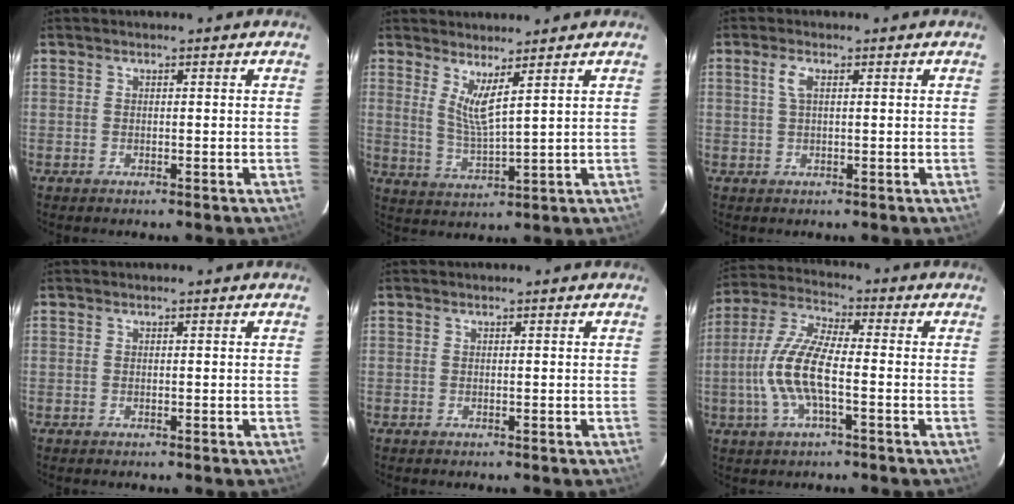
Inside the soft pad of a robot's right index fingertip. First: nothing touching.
{"total": 5.3, "force": [3.4, 0.0, 4.0], "torque": [-0.077, -0.017, 0.063]}
{"total": 2.3, "force": [0.7, 0.8, 2.0], "torque": [-0.043, 0.005, 0.014]}
{"total": 0.0}
{"total": 0.0}
{"total": 12.0, "force": [-2.5, 3.4, 11.2], "torque": [-0.242, 0.004, -0.054]}